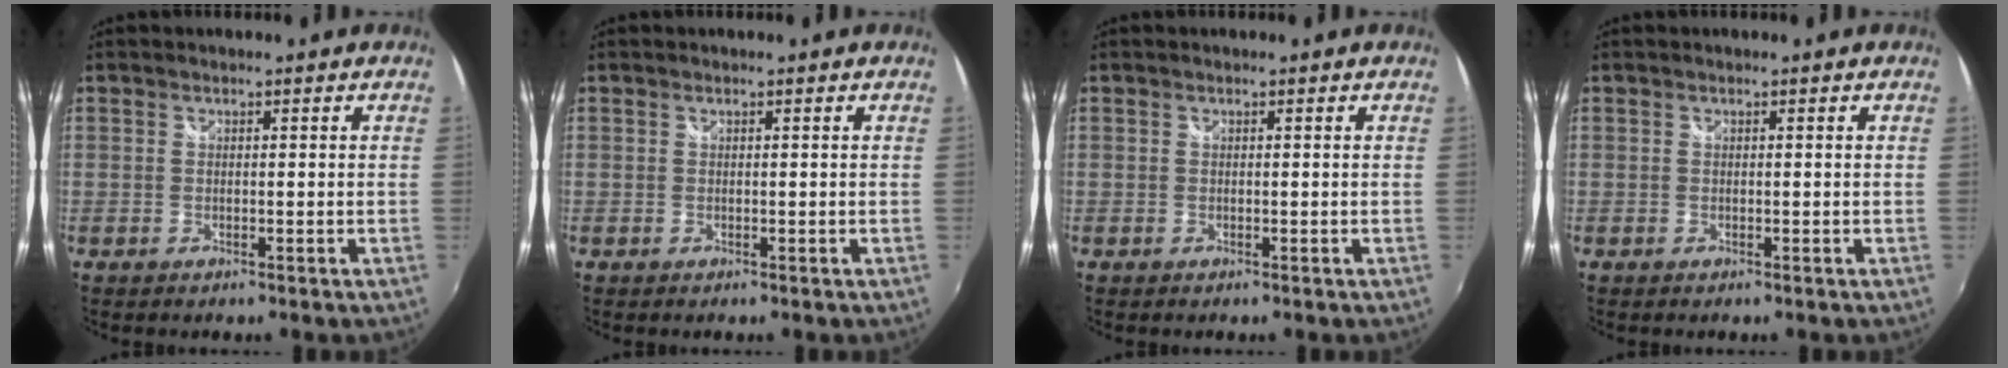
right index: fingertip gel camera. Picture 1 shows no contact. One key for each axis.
{"total": 0.0}
{"total": 0.0}
{"total": 0.0}